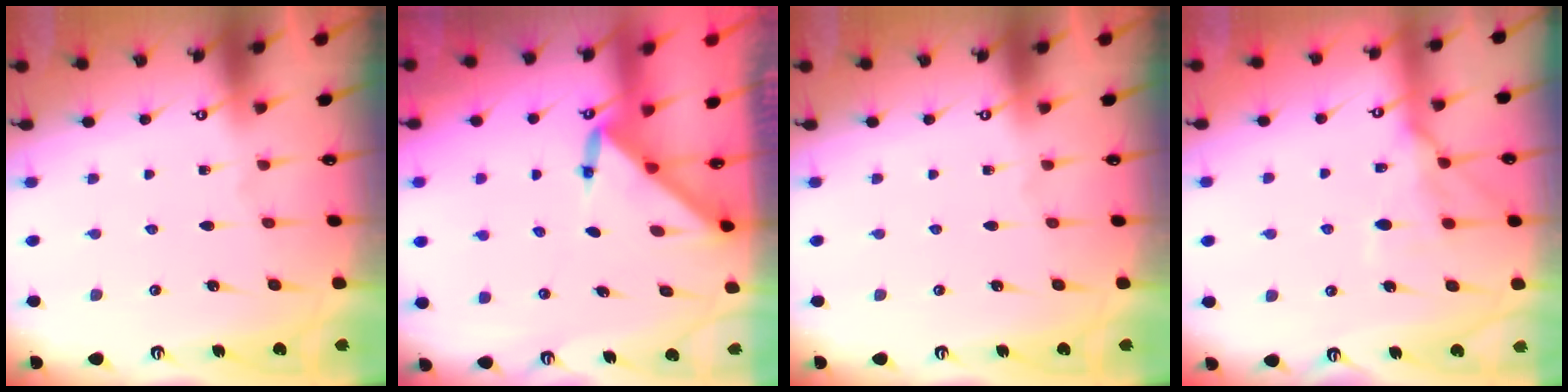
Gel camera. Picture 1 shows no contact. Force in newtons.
{"total": 2.9, "press": 2.9, "slide": 0.2}
{"total": 0.0}
{"total": 12.2, "press": 12.1, "slide": 1.2}